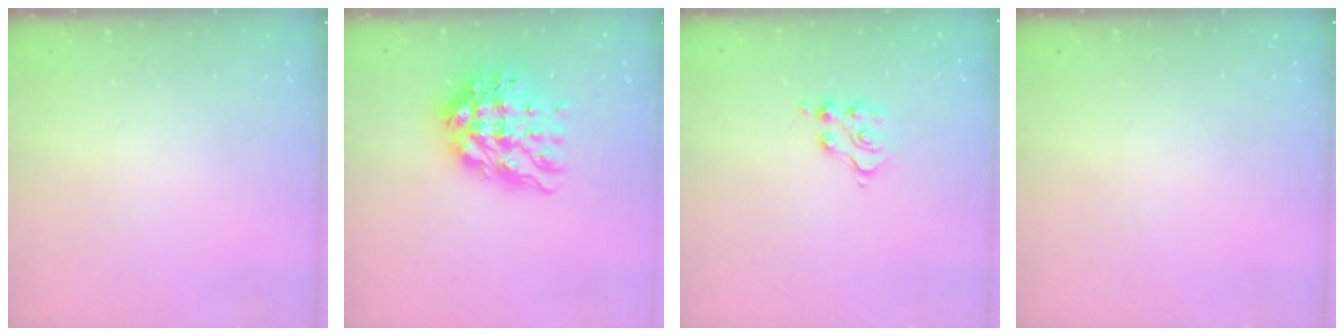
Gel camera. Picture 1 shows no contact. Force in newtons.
{"total": 13.6, "press": 13.6, "slide": 1.3}
{"total": 4.8, "press": 4.8, "slide": 0.5}
{"total": 0.0}